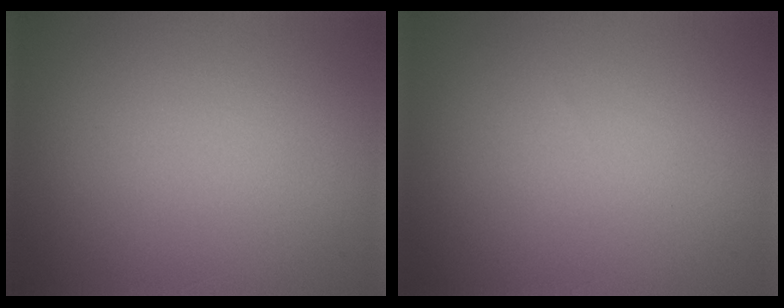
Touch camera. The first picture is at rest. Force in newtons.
{"total": 0.0}